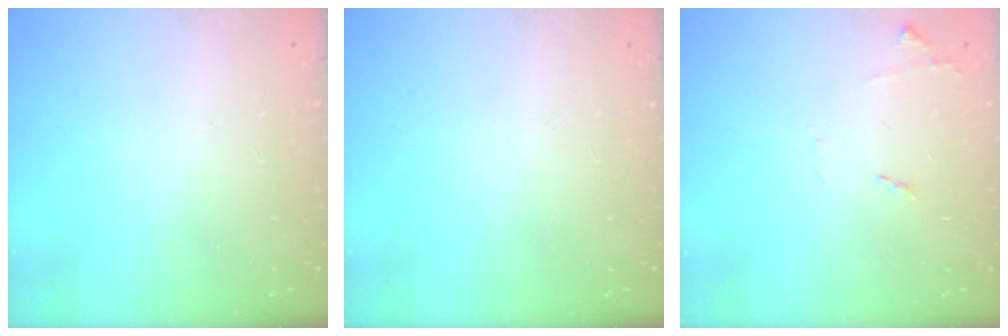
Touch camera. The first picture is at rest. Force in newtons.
{"total": 0.0}
{"total": 6.8, "press": 6.8, "slide": 0.9}